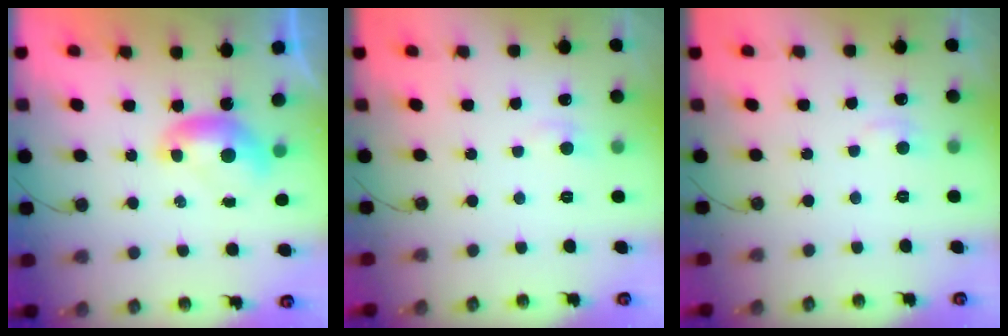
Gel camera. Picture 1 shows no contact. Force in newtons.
{"total": 0.8, "press": 0.4, "slide": 0.7}
{"total": 1.8, "press": 1.7, "slide": 0.6}